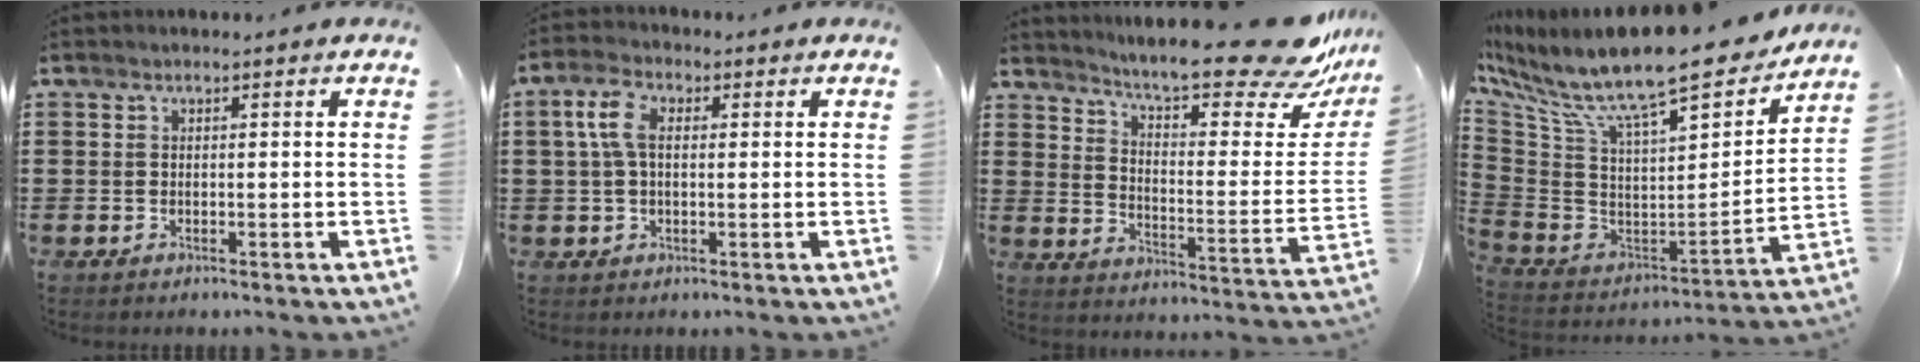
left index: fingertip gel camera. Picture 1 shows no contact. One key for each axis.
{"total": 5.7, "fx": 1.3, "fy": 2.9, "fz": 4.7, "tx": -0.113, "ty": 0.008, "tz": 0.017}
{"total": 13.5, "fx": 11.6, "fy": 0.6, "fz": 7.0, "tx": -0.128, "ty": -0.089, "tz": 0.188}
{"total": 14.2, "fx": 10.9, "fy": 2.4, "fz": 8.7, "tx": -0.183, "ty": -0.079, "tz": 0.180}